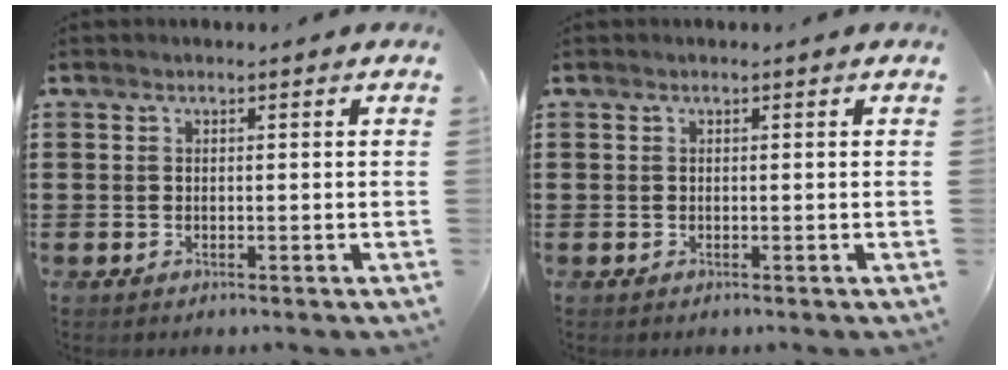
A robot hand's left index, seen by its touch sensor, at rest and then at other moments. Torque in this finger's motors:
{"motor_torque": [-0.02, -0.01, 0.00, 0.00]}